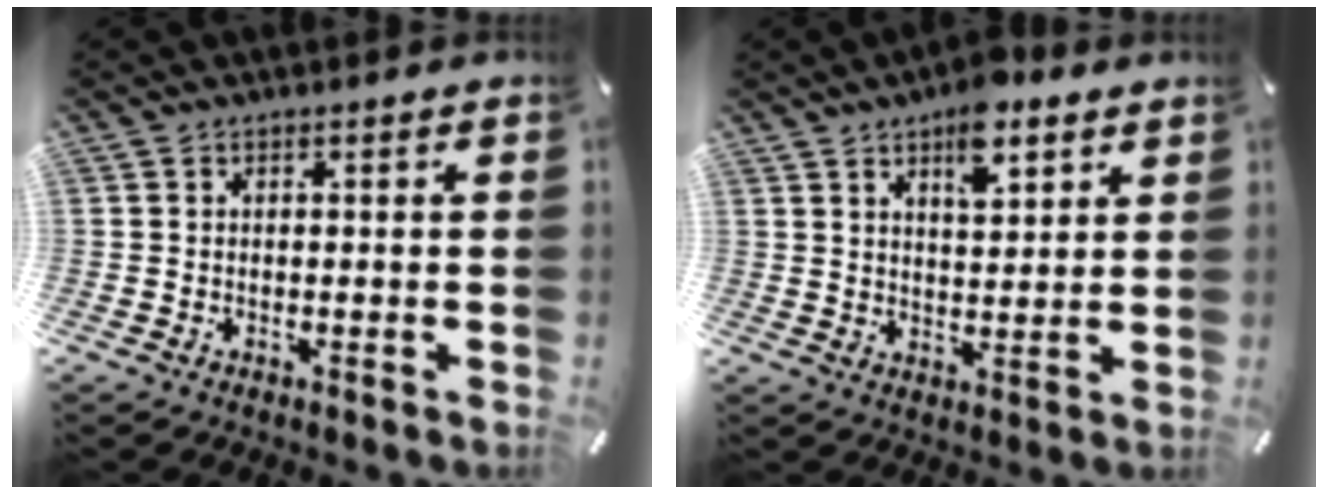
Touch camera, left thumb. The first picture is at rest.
{"total": 8.8, "force": [6.0, 3.6, 5.3], "torque": [-0.069, -0.028, 0.099]}